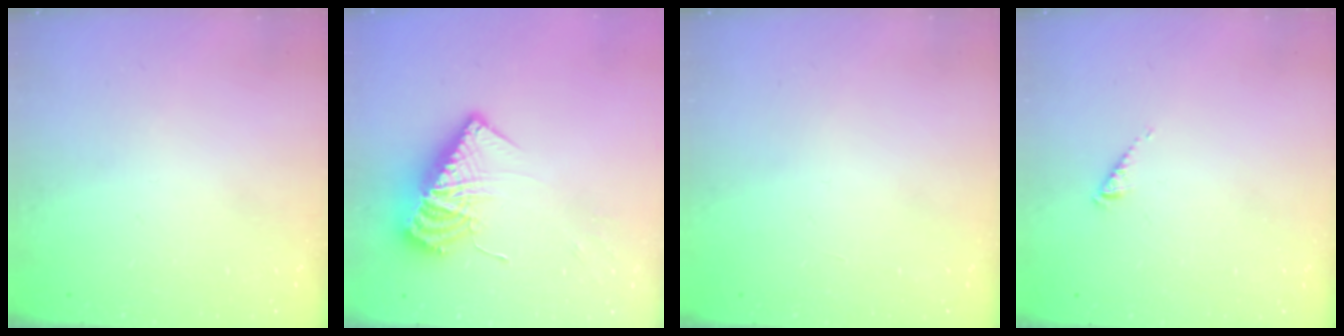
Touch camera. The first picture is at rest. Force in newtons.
{"total": 12.8, "press": 12.7, "slide": 1.2}
{"total": 0.0}
{"total": 0.7, "press": 0.7, "slide": 0.0}